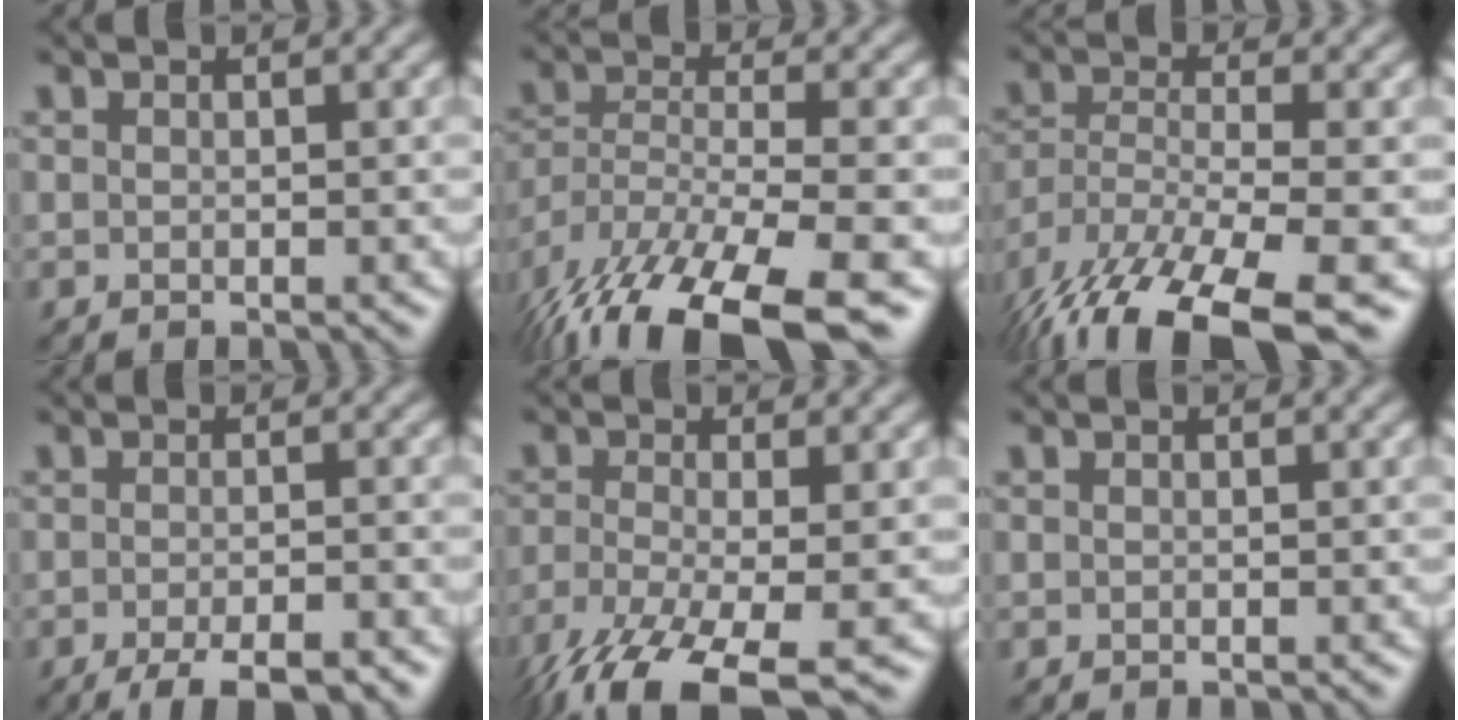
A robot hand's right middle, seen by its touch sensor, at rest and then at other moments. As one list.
[{"total": 15.0, "force": [-10.6, 4.9, 9.4], "torque": [-0.207, -0.049, -0.161]}, {"total": 13.5, "force": [-9.5, 4.1, 8.7], "torque": [-0.193, -0.031, -0.156]}, {"total": 4.6, "force": [-3.2, 0.9, 3.2], "torque": [-0.050, 0.000, -0.051]}, {"total": 8.9, "force": [-5.6, 2.6, 6.5], "torque": [-0.137, -0.027, -0.104]}, {"total": 0.0}]